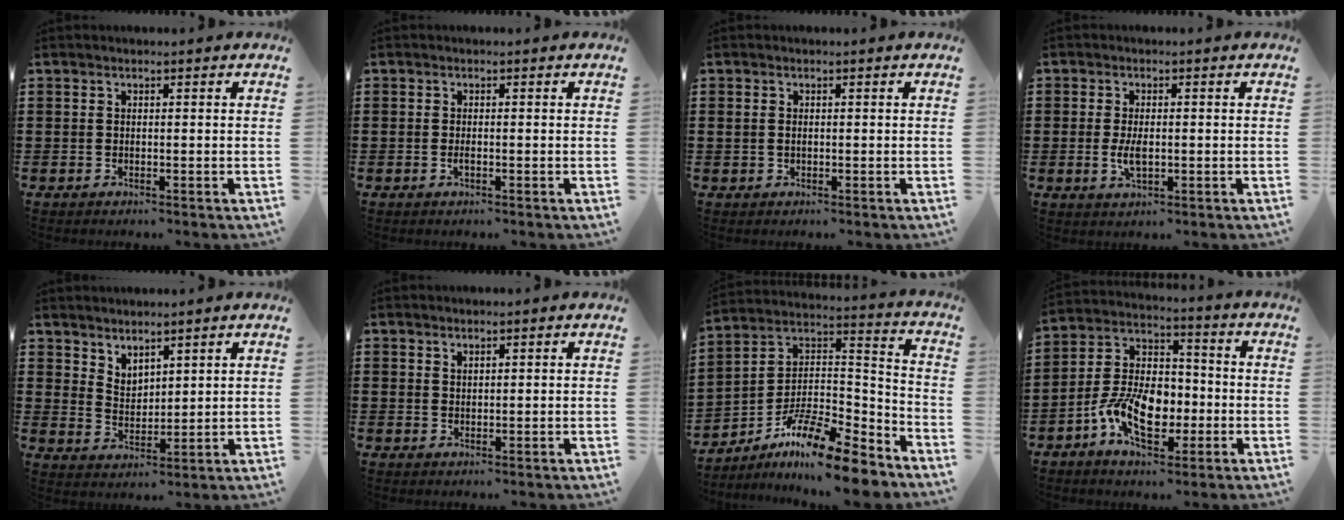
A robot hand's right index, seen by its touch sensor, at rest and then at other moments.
{"total": 0.8, "force": [-0.3, 0.1, 0.8], "torque": [-0.014, -0.007, -0.004]}
{"total": 1.0, "force": [0.0, 0.6, 0.8], "torque": [-0.018, 0.004, -0.001]}
{"total": 3.4, "force": [-0.4, 1.6, 3.0], "torque": [-0.070, -0.004, -0.010]}
{"total": 3.5, "force": [3.3, 1.2, -0.1], "torque": [-0.009, -0.005, 0.063]}
{"total": 1.0, "force": [0.9, 0.4, 0.2], "torque": [-0.005, 0.002, 0.017]}
{"total": 12.0, "force": [-9.6, 2.3, 6.8], "torque": [-0.127, 0.020, -0.188]}
{"total": 10.4, "force": [-3.6, 6.3, 7.4], "torque": [-0.159, 0.002, -0.067]}